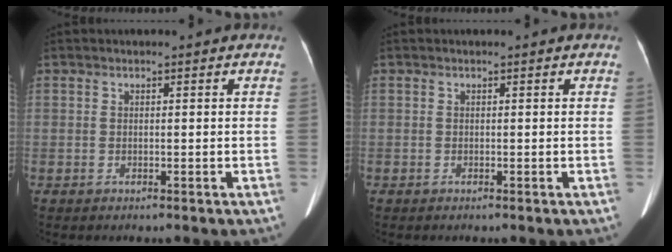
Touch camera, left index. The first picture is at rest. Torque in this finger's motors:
{"motor_torque": [-0.13, -0.02, 0.01, -0.01]}